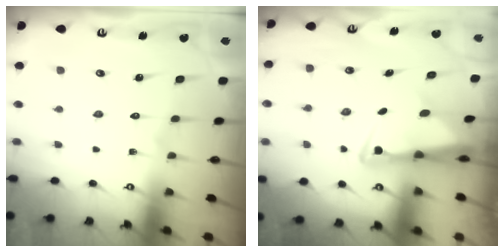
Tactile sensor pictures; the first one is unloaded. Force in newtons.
{"total": 3.2, "press": 3.1, "slide": 0.6}